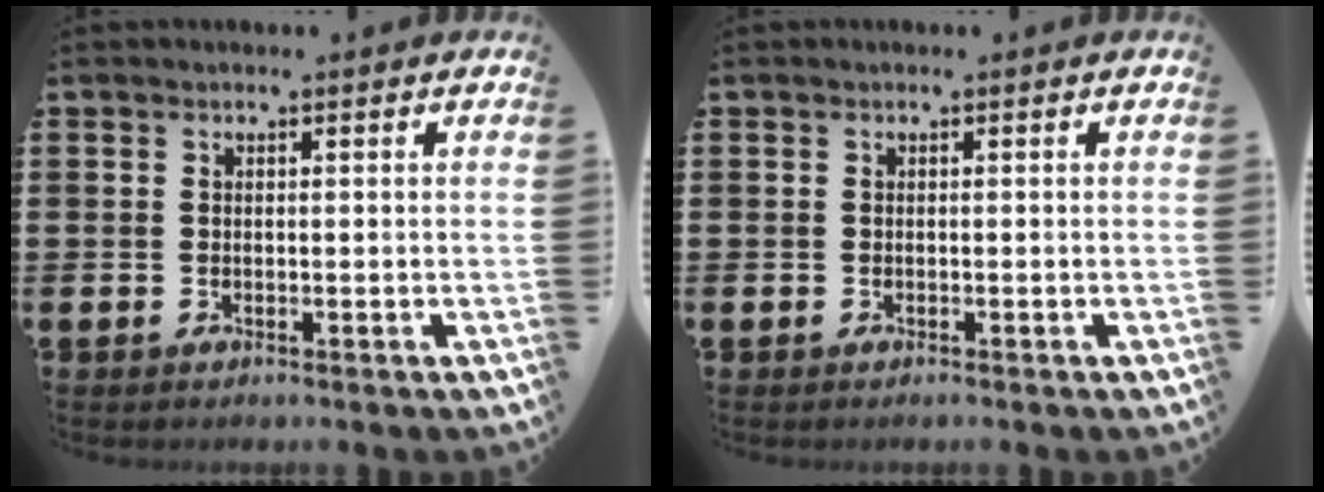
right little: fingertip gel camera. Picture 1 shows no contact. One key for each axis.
{"total": 0.0}